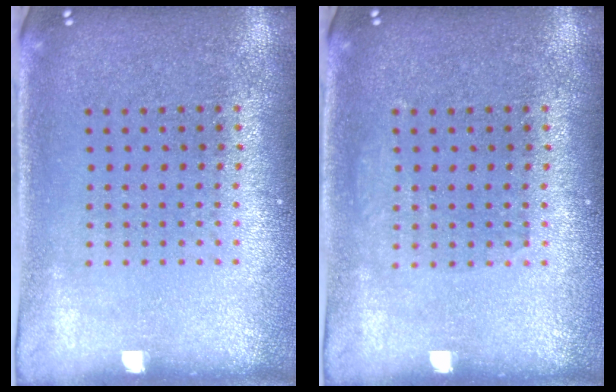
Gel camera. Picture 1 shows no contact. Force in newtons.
{"total": 0.8, "press": 0.8, "slide": 0.1}